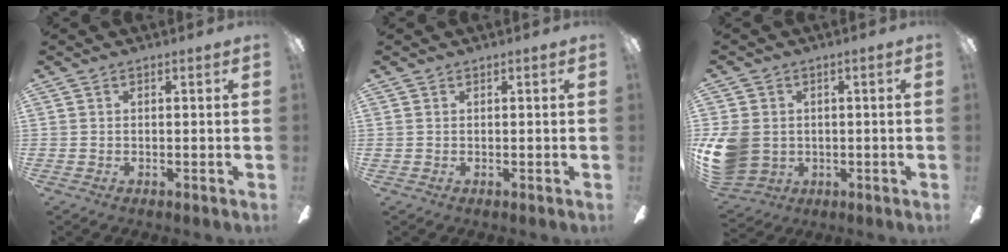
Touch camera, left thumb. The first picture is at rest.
{"total": 0.0}
{"total": 10.9, "force": [-0.4, 9.4, 5.5], "torque": [-0.146, 0.010, -0.003]}